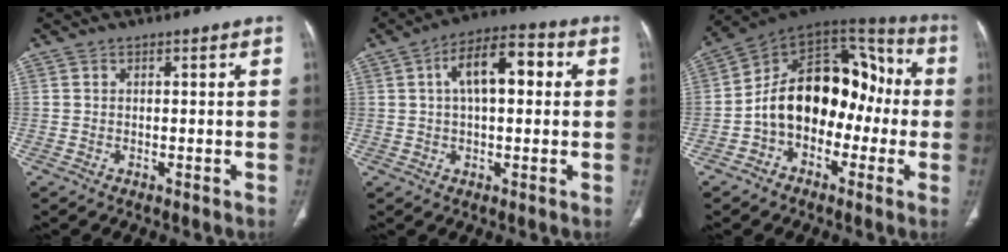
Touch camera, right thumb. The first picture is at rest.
{"total": 9.8, "force": [2.0, 4.7, 8.4], "torque": [-0.131, 0.024, 0.024]}
{"total": 19.3, "force": [-2.6, 13.1, 14.0], "torque": [-0.172, 0.068, -0.049]}